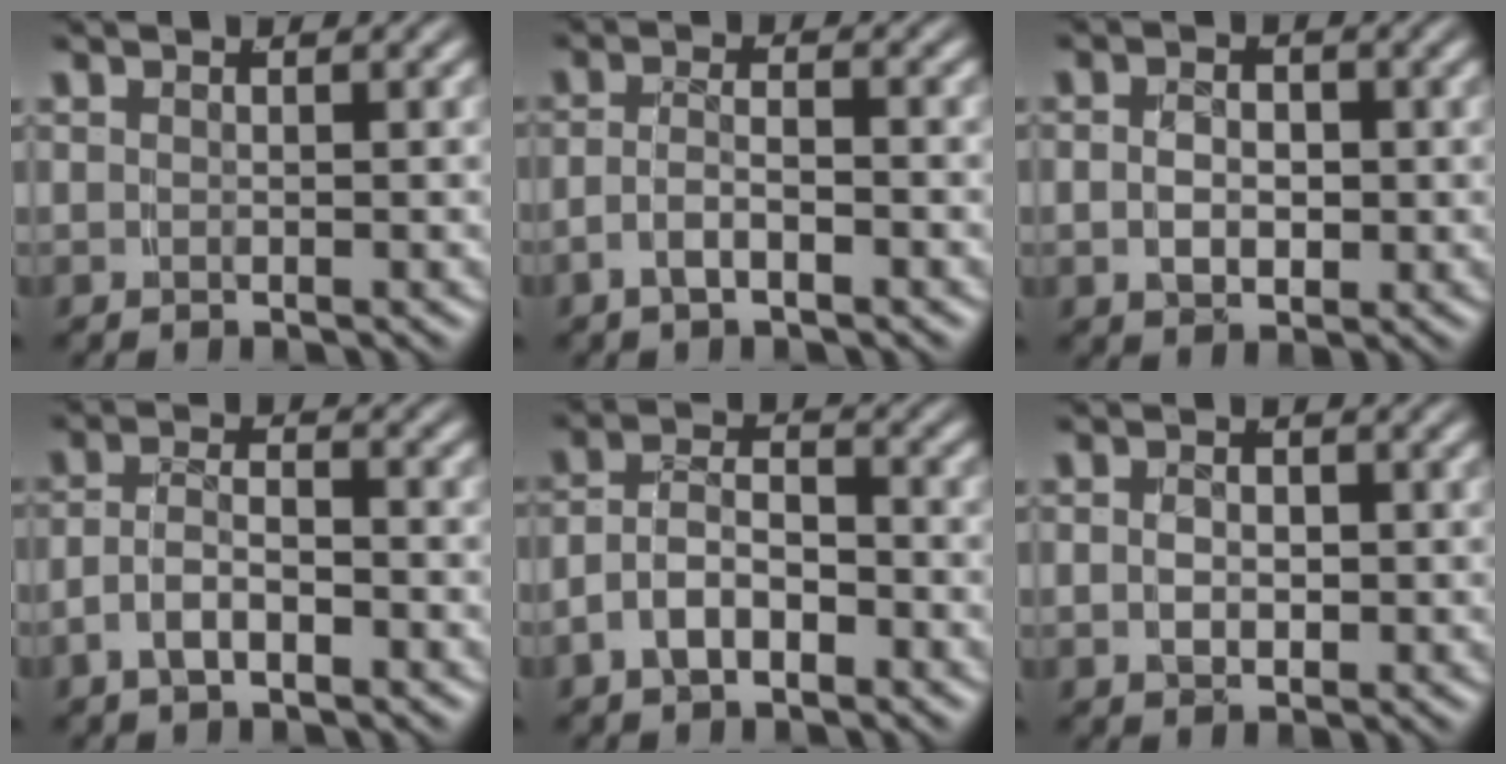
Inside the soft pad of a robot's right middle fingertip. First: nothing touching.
{"total": 2.5, "force": [-1.6, 0.7, 1.8], "torque": [-0.033, -0.006, -0.026]}
{"total": 2.6, "force": [-0.2, 1.7, 2.0], "torque": [-0.034, -0.009, 0.004]}
{"total": 3.5, "force": [-1.8, 1.9, 2.3], "torque": [-0.043, -0.008, -0.029]}
{"total": 5.1, "force": [-2.2, 3.6, 2.8], "torque": [-0.055, -0.012, -0.037]}
{"total": 1.8, "force": [-0.1, 1.1, 1.4], "torque": [-0.026, -0.008, 0.005]}